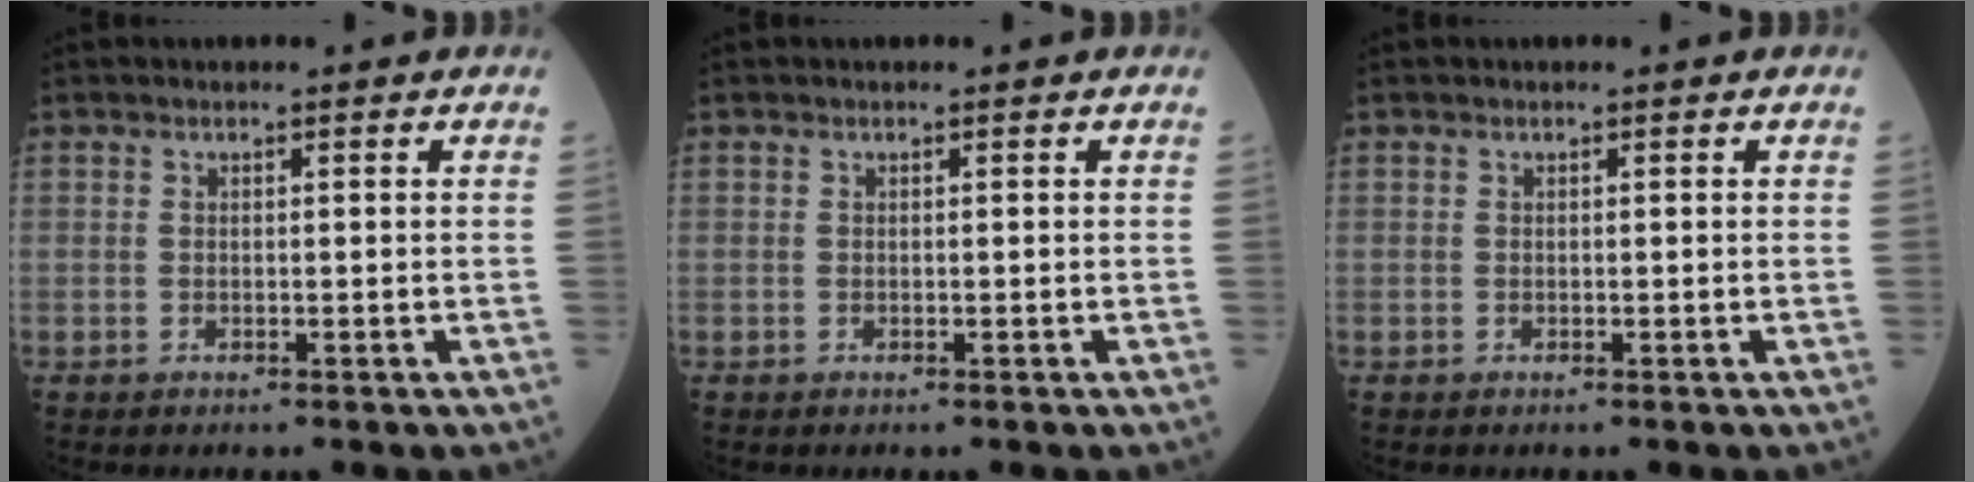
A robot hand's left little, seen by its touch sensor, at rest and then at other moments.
{"total": 0.0}
{"total": 0.0}